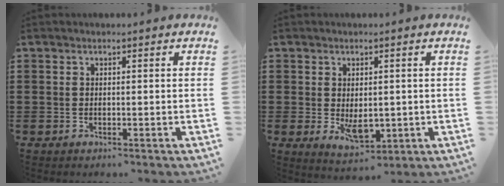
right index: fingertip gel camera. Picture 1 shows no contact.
{"total": 4.6, "force": [-0.5, 2.5, 3.8], "torque": [-0.060, -0.009, -0.010]}